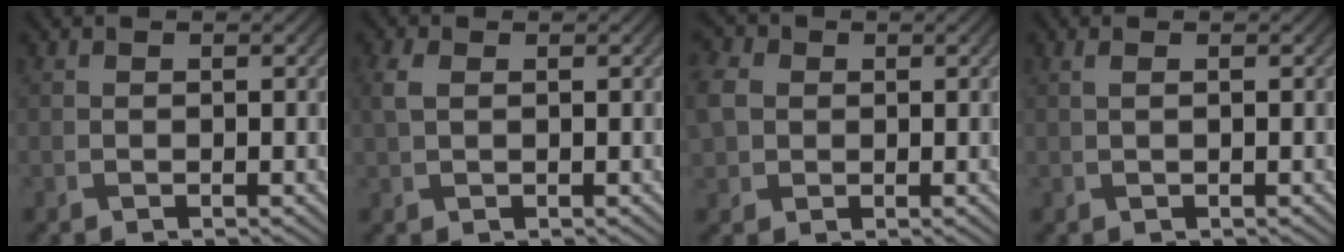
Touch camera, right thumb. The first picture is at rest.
{"total": 1.7, "force": [0.5, 1.0, 1.2], "torque": [-0.037, 0.001, 0.008]}
{"total": 5.1, "force": [0.5, 4.3, 2.7], "torque": [-0.095, 0.007, 0.002]}
{"total": 0.9, "force": [0.3, 0.1, 0.9], "torque": [-0.022, 0.005, 0.005]}